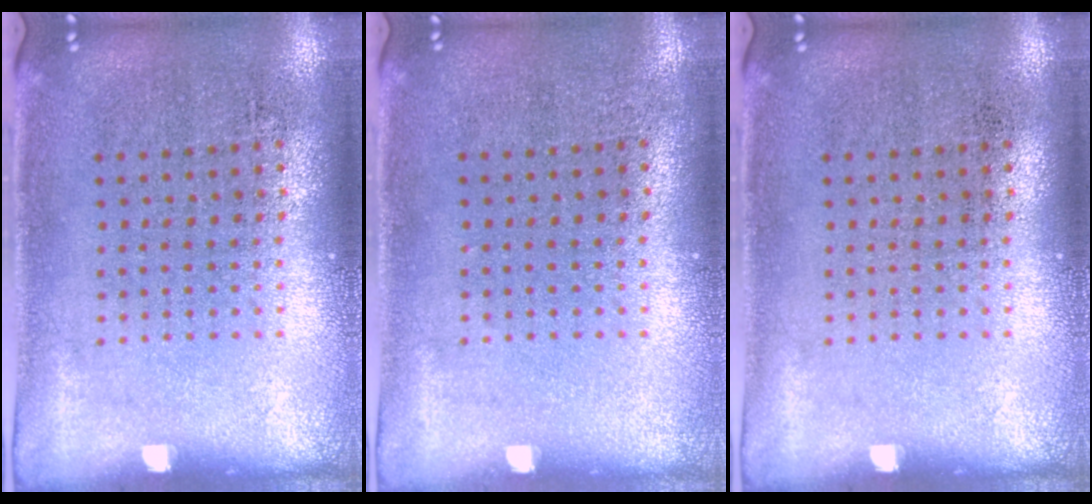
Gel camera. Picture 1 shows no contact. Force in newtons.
{"total": 0.0}
{"total": 0.0}